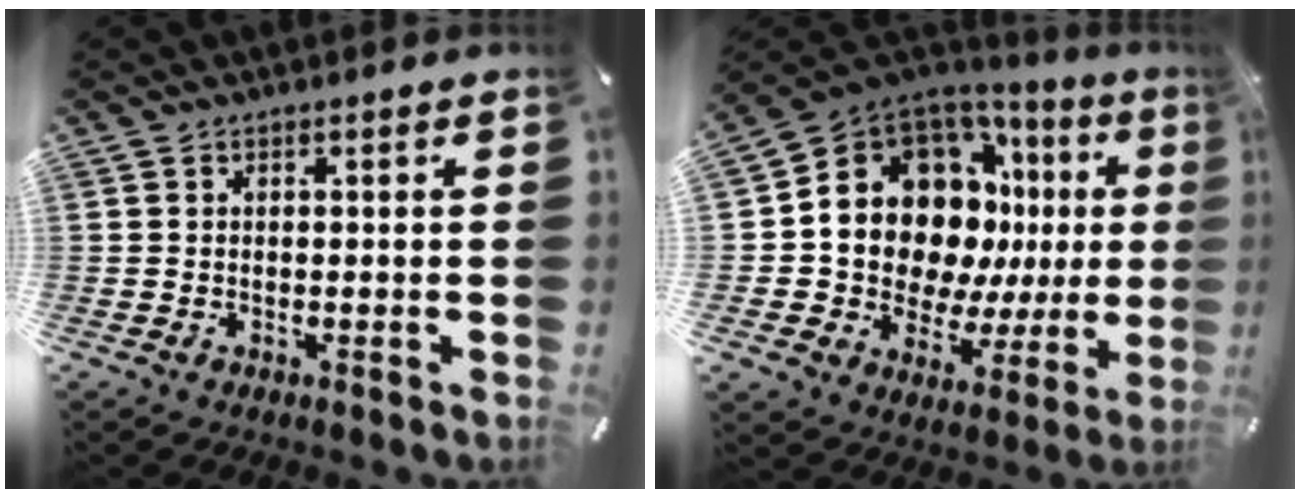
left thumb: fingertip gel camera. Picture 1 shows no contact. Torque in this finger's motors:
{"motor_torque": [1.68, 1.57, 0.65, -0.12, 0.57]}